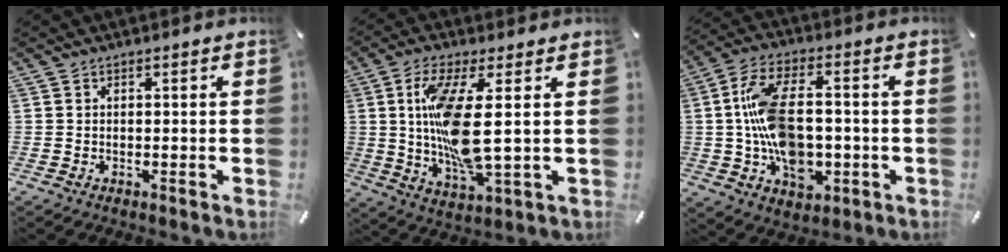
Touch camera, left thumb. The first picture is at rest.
{"total": 14.8, "force": [1.7, 3.8, 14.2], "torque": [-0.294, -0.025, 0.022]}
{"total": 15.2, "force": [-1.3, 9.6, 11.7], "torque": [-0.226, 0.011, -0.020]}